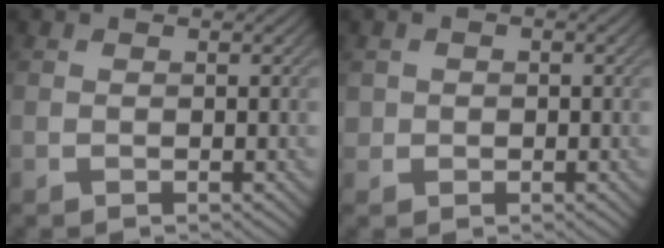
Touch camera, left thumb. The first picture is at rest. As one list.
[{"total": 1.5, "force": [-0.1, 1.5, 0.2], "torque": [0.000, -0.005, -0.002]}]